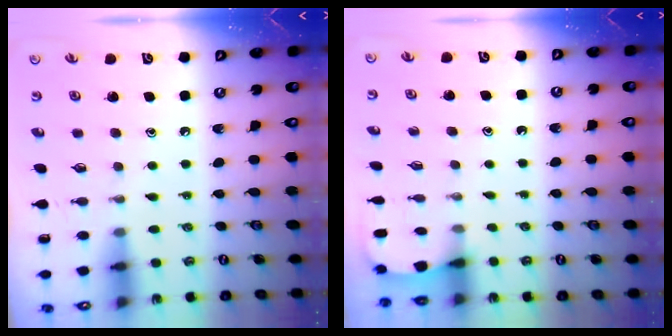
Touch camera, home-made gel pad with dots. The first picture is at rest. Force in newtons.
{"total": 1.2, "press": 1.2, "slide": 0.0}